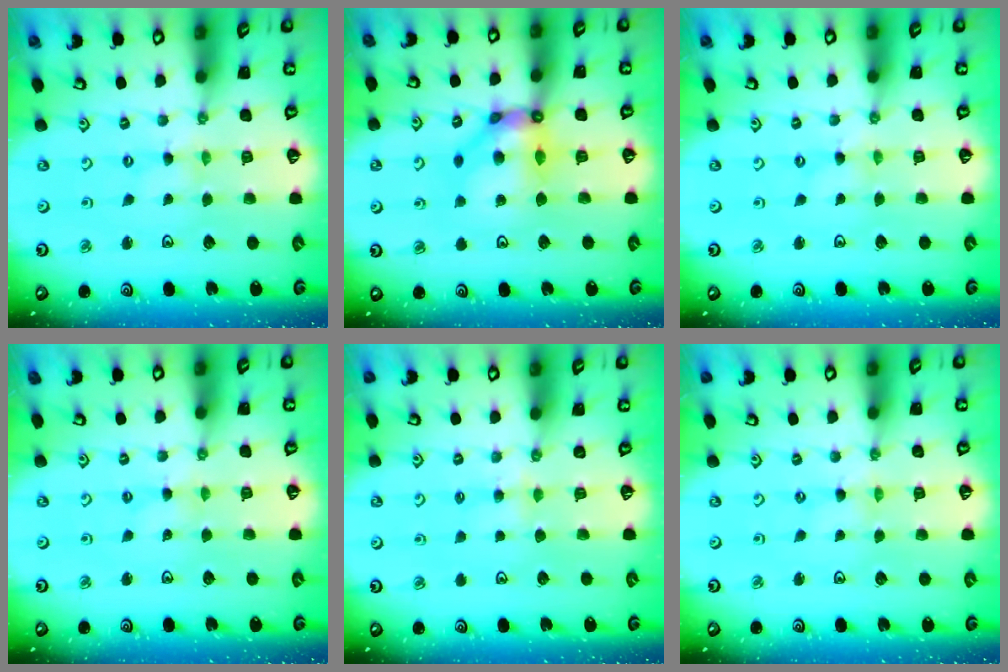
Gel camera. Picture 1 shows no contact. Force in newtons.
{"total": 11.0, "press": 11.0, "slide": 1.0}
{"total": 0.0}
{"total": 2.0, "press": 1.9, "slide": 0.3}
{"total": 4.4, "press": 4.3, "slide": 0.7}
{"total": 0.0}